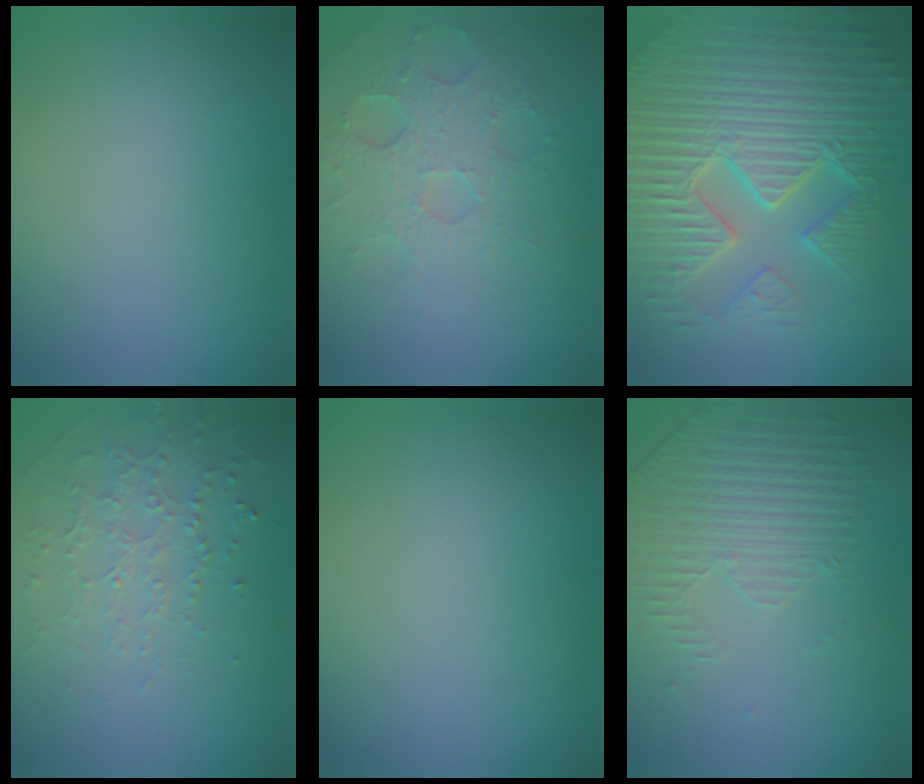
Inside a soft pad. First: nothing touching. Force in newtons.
{"total": 3.5, "press": 3.2, "slide": 1.4}
{"total": 10.1, "press": 6.7, "slide": 7.5}
{"total": 1.7, "press": 1.5, "slide": 0.8}
{"total": 0.0}
{"total": 2.1, "press": 1.8, "slide": 1.0}